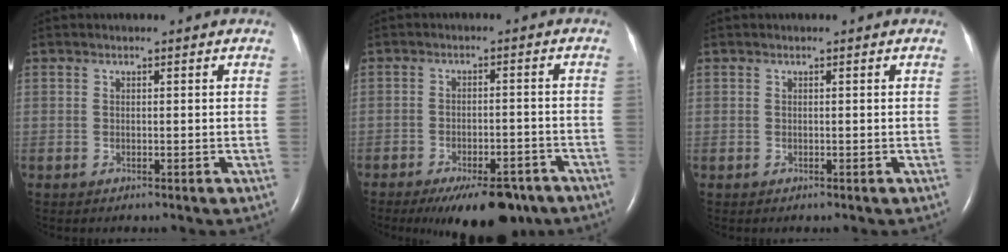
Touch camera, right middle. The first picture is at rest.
{"total": 11.2, "force": [-8.4, 4.0, 6.4], "torque": [-0.084, -0.003, -0.123]}
{"total": 0.0}